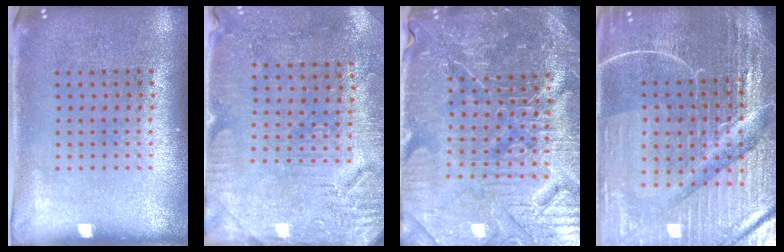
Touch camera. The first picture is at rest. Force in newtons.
{"total": 2.9, "press": 2.7, "slide": 1.1}
{"total": 5.8, "press": 5.4, "slide": 2.2}
{"total": 6.3, "press": 5.7, "slide": 2.8}